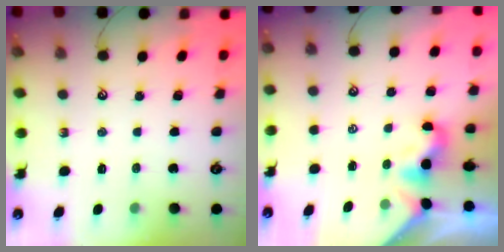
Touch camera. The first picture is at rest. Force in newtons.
{"total": 2.0, "press": 2.0, "slide": 0.6}